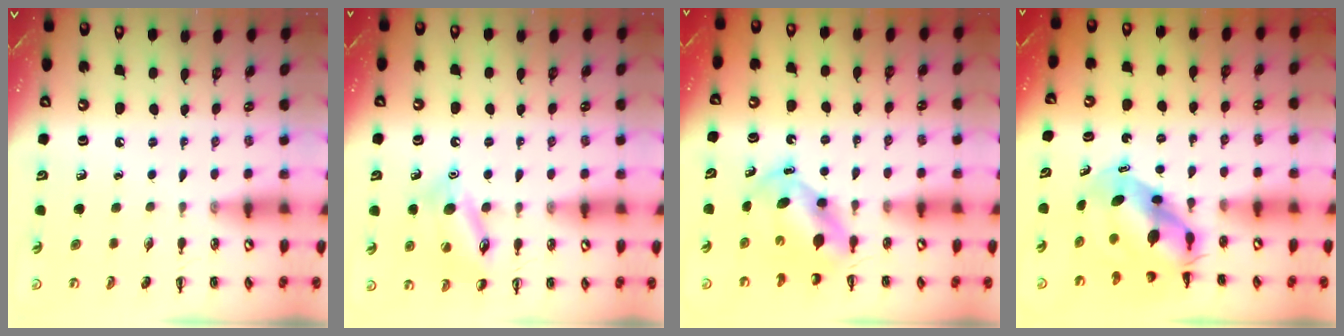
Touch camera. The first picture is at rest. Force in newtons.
{"total": 13.2, "press": 13.1, "slide": 1.4}
{"total": 5.6, "press": 5.5, "slide": 1.2}
{"total": 7.6, "press": 7.3, "slide": 2.0}